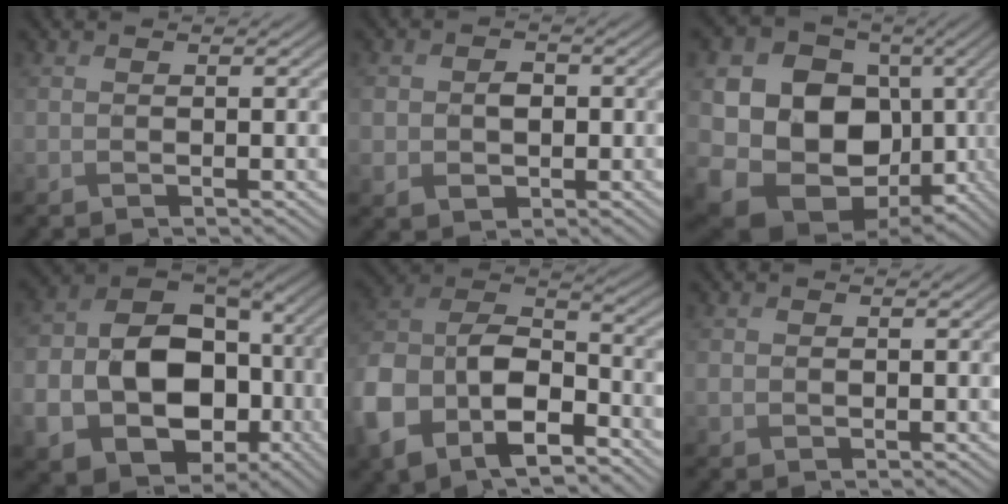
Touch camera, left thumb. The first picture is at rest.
{"total": 4.1, "force": [-0.1, 3.4, 2.3], "torque": [-0.054, -0.005, -0.002]}
{"total": 17.0, "force": [-0.5, 13.9, 9.7], "torque": [-0.211, -0.034, 0.013]}
{"total": 17.1, "force": [-3.8, 12.5, 11.1], "torque": [-0.222, -0.031, -0.054]}
{"total": 16.0, "force": [-8.0, 10.1, 9.5], "torque": [-0.250, -0.058, -0.150]}
{"total": 0.9, "force": [0.1, 0.8, 0.4], "torque": [-0.012, -0.002, 0.004]}